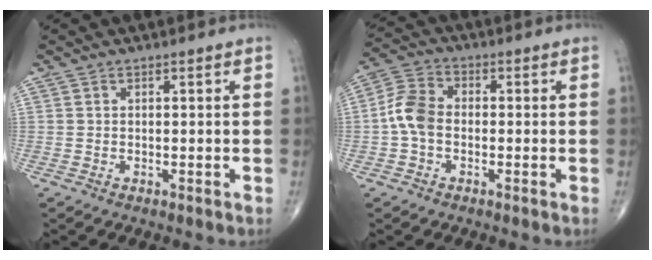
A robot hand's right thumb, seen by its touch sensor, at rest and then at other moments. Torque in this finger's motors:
{"motor_torque": [0.26, 0.37, 0.87, -0.23, 0.05]}